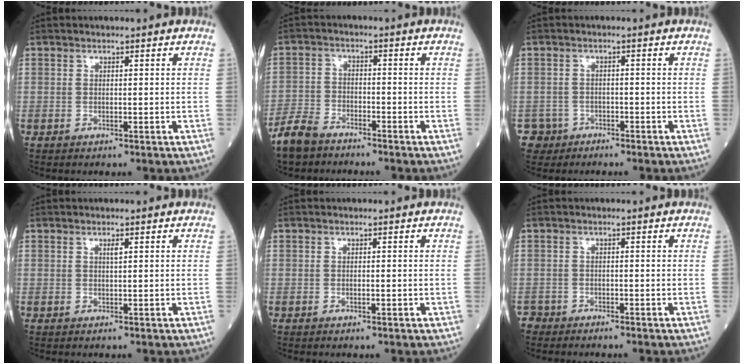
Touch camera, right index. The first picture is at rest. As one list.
[{"total": 5.9, "force": [-5.0, 2.2, 2.2], "torque": [-0.055, -0.010, -0.098]}, {"total": 3.3, "force": [-1.9, 2.6, -0.8], "torque": [0.016, 0.011, -0.037]}, {"total": 0.9, "force": [0.4, 0.1, 0.8], "torque": [-0.018, -0.001, 0.007]}, {"total": 0.8, "force": [-0.2, 0.2, 0.7], "torque": [-0.015, -0.001, -0.002]}, {"total": 1.8, "force": [-1.5, 0.7, -0.5], "torque": [0.004, 0.002, -0.032]}]